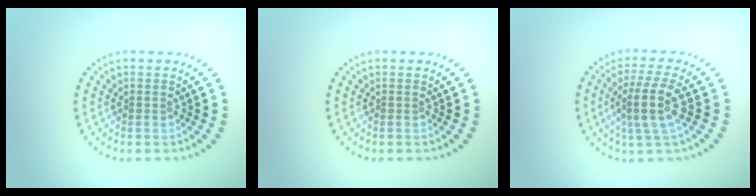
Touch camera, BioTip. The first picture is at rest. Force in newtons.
{"total": 0.0}
{"total": 4.3, "press": 3.7, "slide": 2.1}